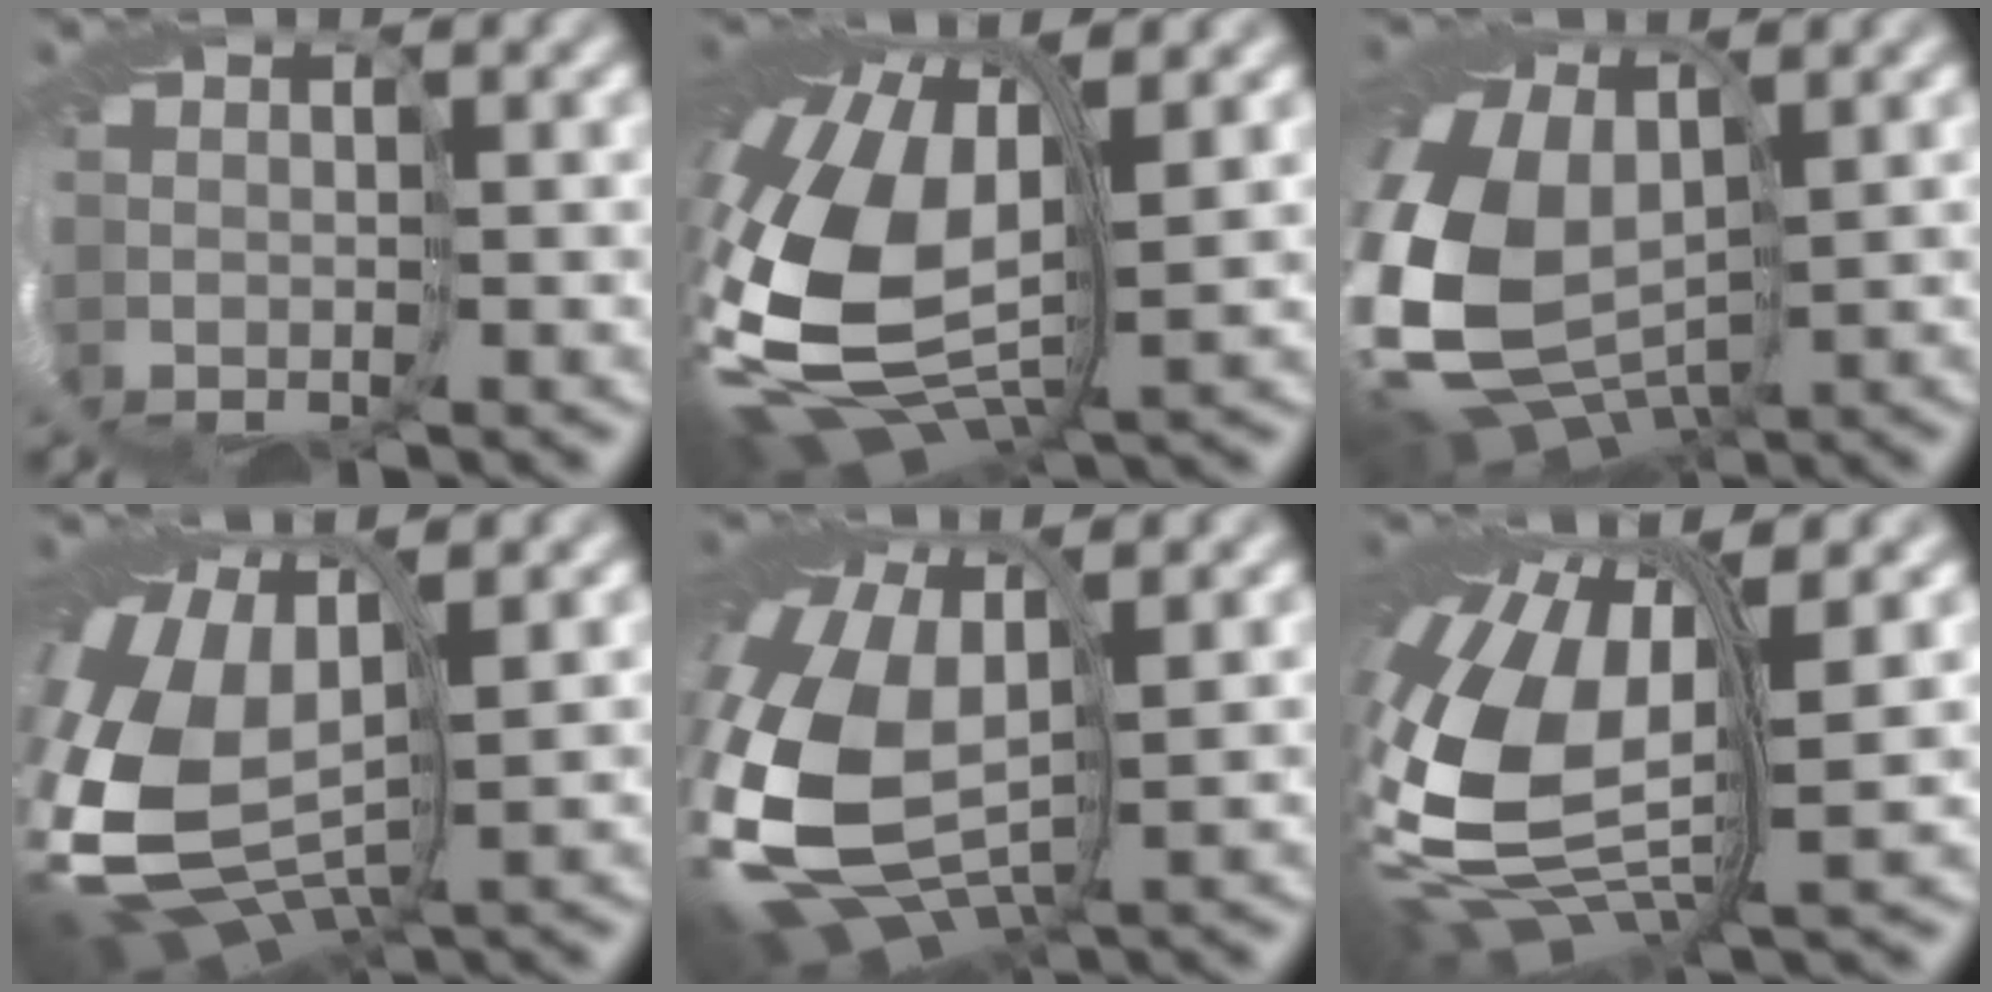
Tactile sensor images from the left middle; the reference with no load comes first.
{"total": 13.5, "force": [-0.5, 8.1, 10.8], "torque": [-0.270, -0.014, -0.011]}
{"total": 11.0, "force": [0.0, 8.1, 7.4], "torque": [-0.225, -0.012, 0.006]}
{"total": 13.3, "force": [-1.0, 8.4, 10.3], "torque": [-0.249, -0.027, 0.008]}
{"total": 12.8, "force": [-2.2, 8.3, 9.5], "torque": [-0.267, -0.023, -0.036]}
{"total": 12.4, "force": [-0.4, 6.7, 10.4], "torque": [-0.257, 0.001, -0.019]}